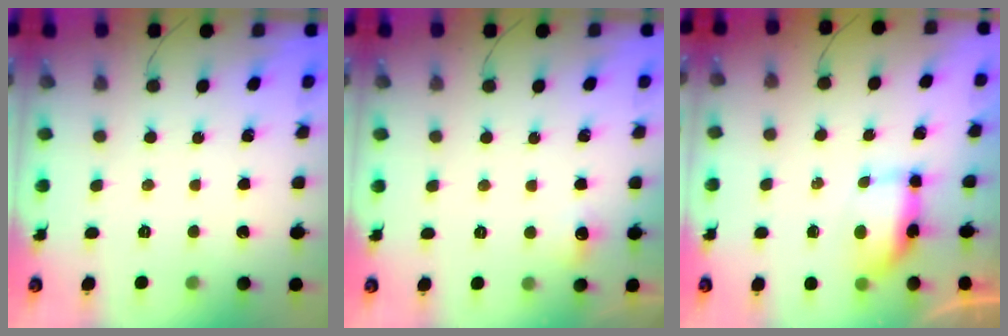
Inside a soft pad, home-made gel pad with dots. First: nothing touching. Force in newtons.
{"total": 4.3, "press": 4.0, "slide": 1.5}
{"total": 9.4, "press": 7.8, "slide": 5.3}